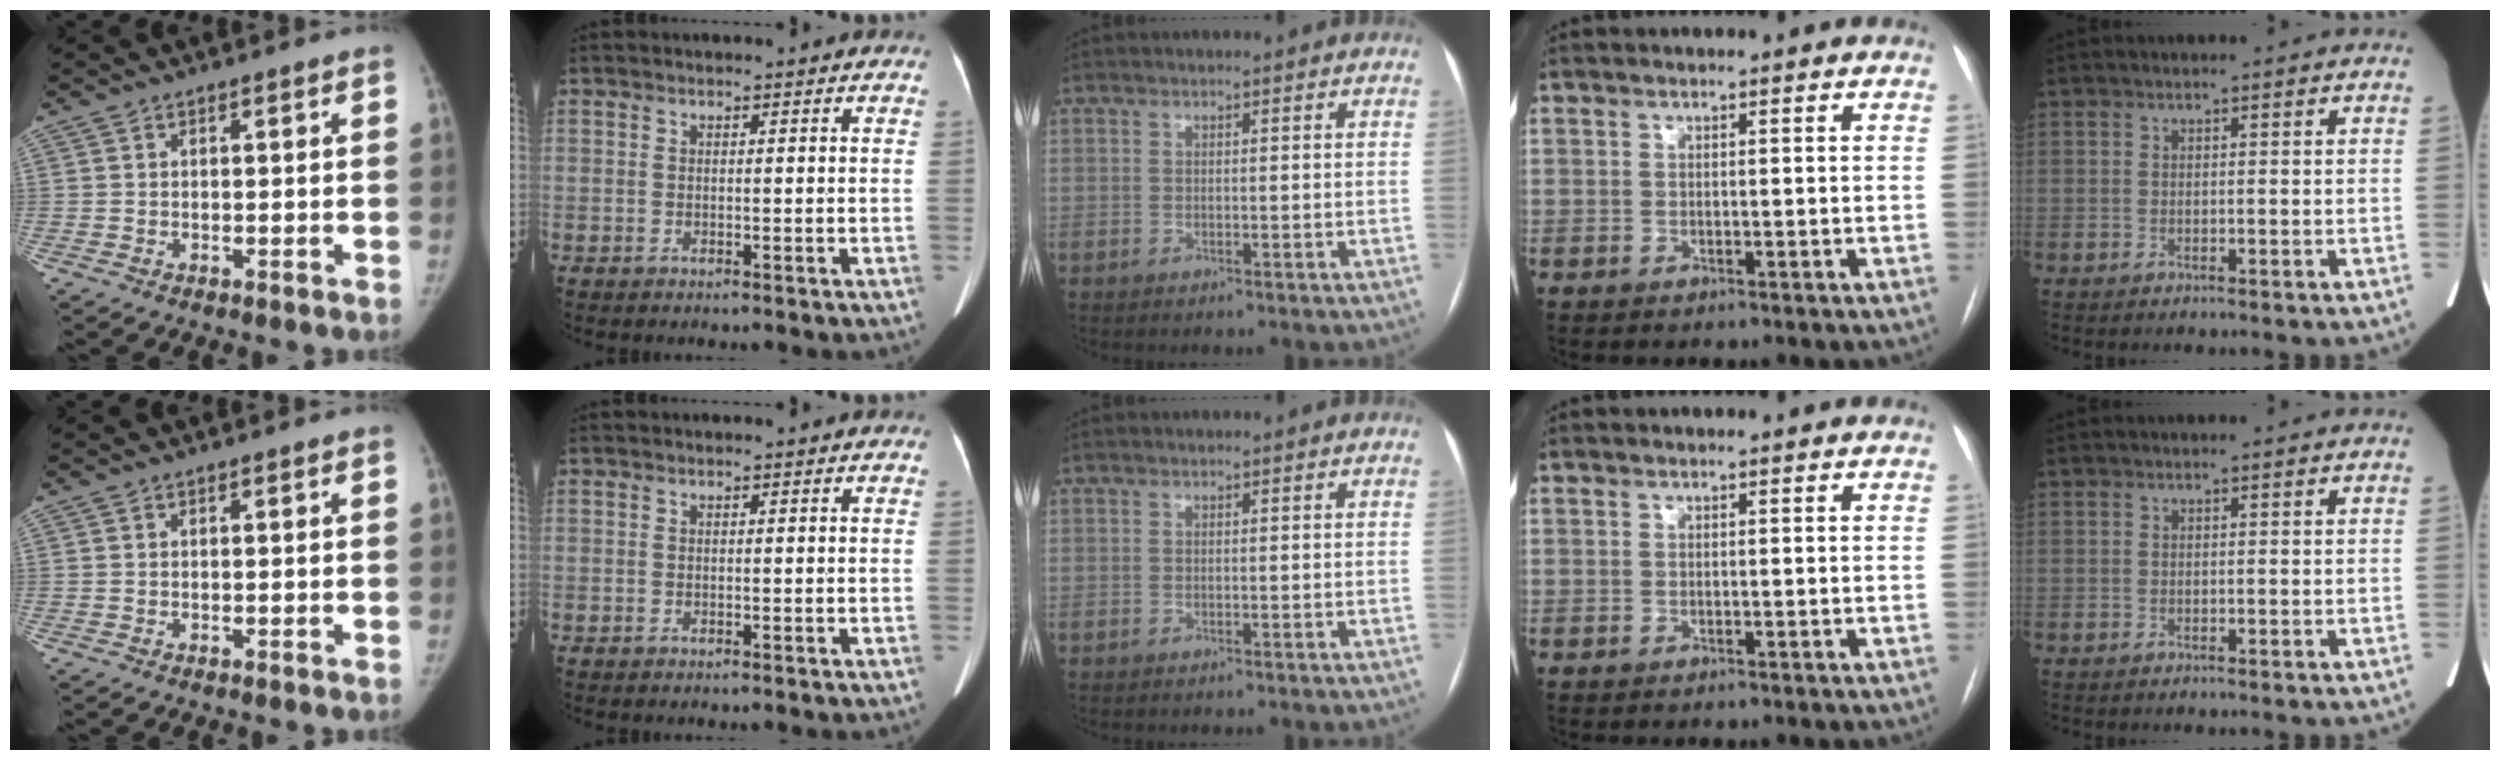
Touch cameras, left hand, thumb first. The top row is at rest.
{}